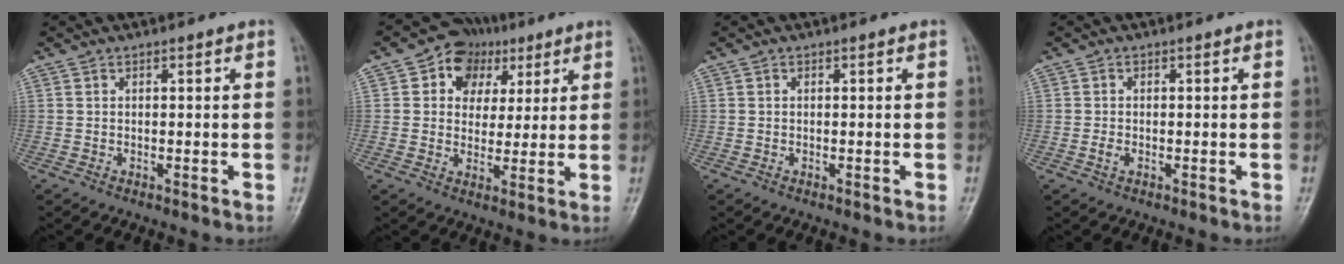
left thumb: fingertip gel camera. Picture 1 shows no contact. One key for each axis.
{"total": 9.6, "fx": 3.8, "fy": 7.9, "fz": 3.9, "tx": -0.017, "ty": -0.002, "tz": 0.058}
{"total": 0.0}
{"total": 1.5, "fx": -0.5, "fy": 0.9, "fz": 1.1, "tx": -0.023, "ty": 0.001, "tz": -0.012}